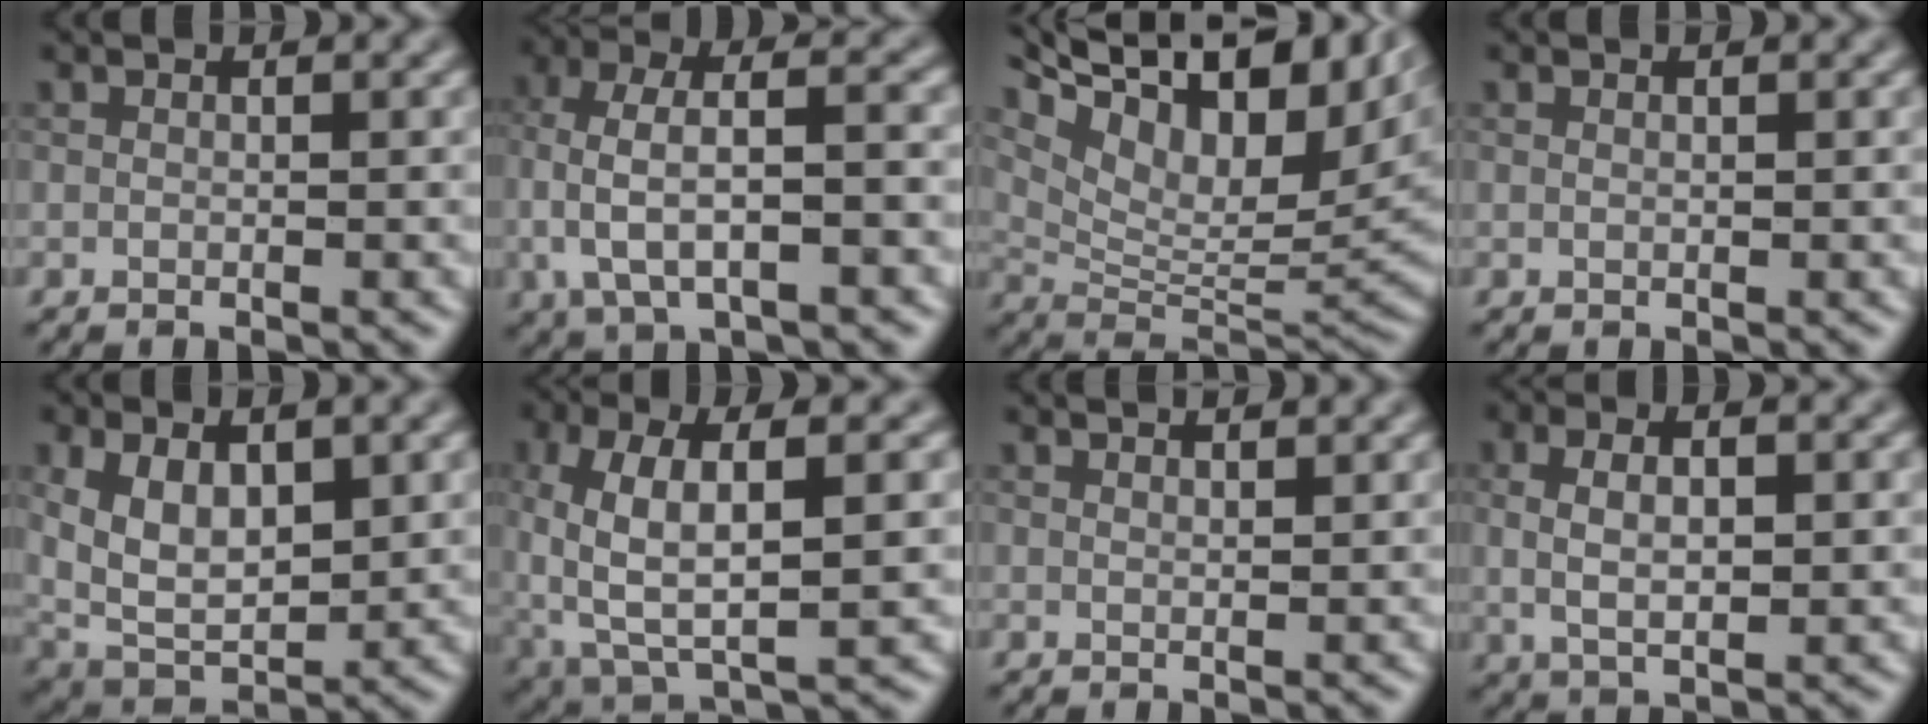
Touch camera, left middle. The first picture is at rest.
{"total": 6.0, "force": [-0.8, 2.4, 5.4], "torque": [-0.107, 0.011, -0.017]}
{"total": 13.8, "force": [7.1, 5.8, 10.3], "torque": [-0.178, 0.030, 0.130]}
{"total": 0.0}
{"total": 7.3, "force": [1.6, 3.9, 6.0], "torque": [-0.127, -0.006, 0.030]}
{"total": 8.7, "force": [0.4, 3.6, 7.9], "torque": [-0.159, 0.003, 0.002]}
{"total": 2.2, "force": [1.8, 0.7, 1.1], "torque": [0.002, 0.006, 0.005]}
{"total": 4.4, "force": [0.8, 1.6, 4.0], "torque": [-0.083, 0.002, 0.014]}